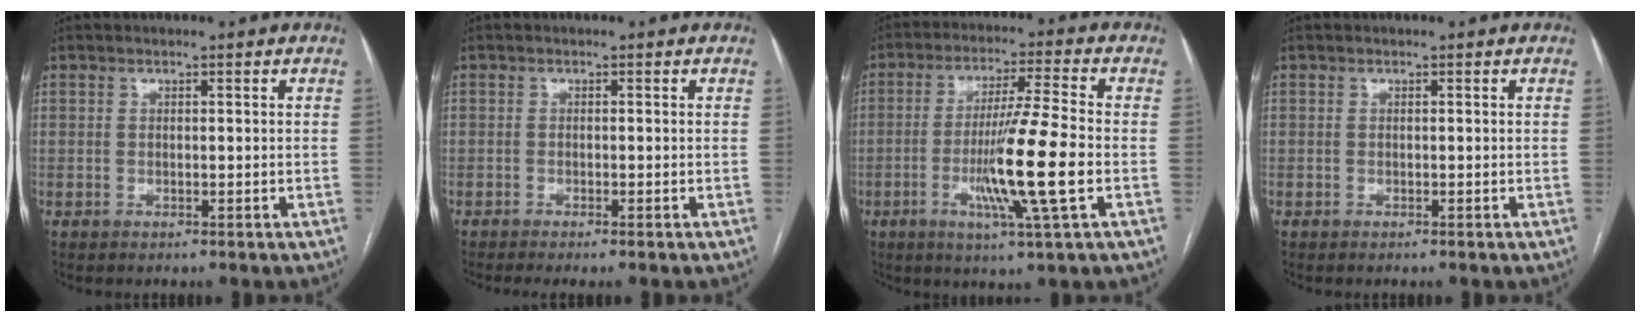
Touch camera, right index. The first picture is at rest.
{"total": 2.6, "force": [-2.1, -0.1, 1.6], "torque": [-0.019, -0.004, -0.030]}
{"total": 12.4, "force": [-3.0, -0.9, 12.0], "torque": [-0.224, -0.015, -0.059]}
{"total": 0.0}